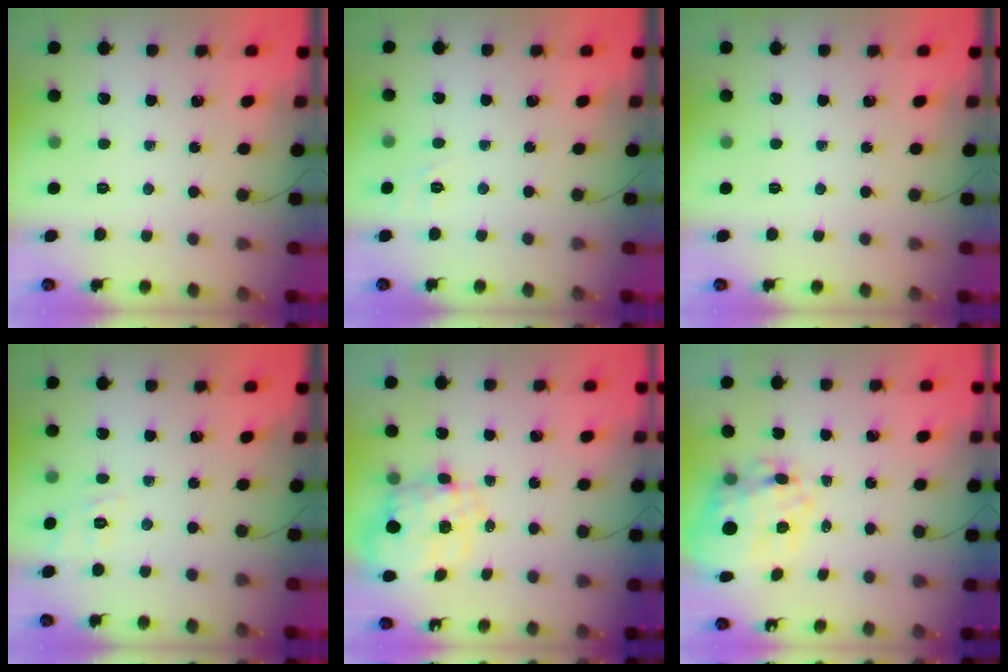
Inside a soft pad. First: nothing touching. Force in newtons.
{"total": 1.8, "press": 0.3, "slide": 1.8}
{"total": 0.0}
{"total": 2.2, "press": 0.8, "slide": 2.0}
{"total": 4.0, "press": 3.6, "slide": 1.7}
{"total": 6.2, "press": 5.3, "slide": 3.2}